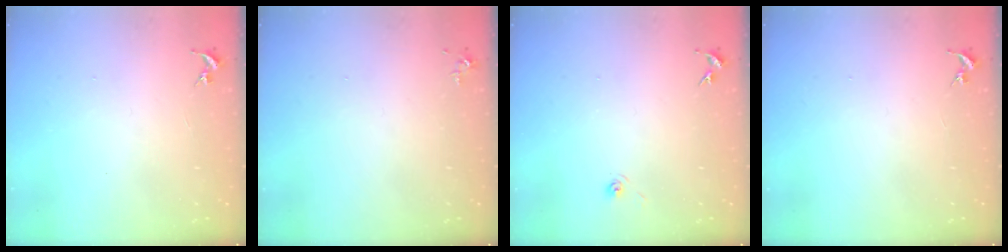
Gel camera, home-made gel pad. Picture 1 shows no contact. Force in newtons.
{"total": 3.2, "press": 3.2, "slide": 0.5}
{"total": 3.2, "press": 2.7, "slide": 1.7}
{"total": 0.0}